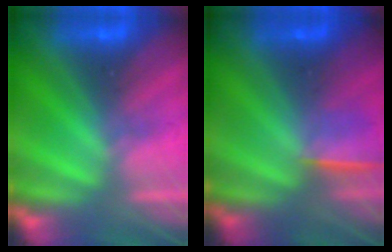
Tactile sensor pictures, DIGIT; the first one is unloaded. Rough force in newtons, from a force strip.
{"total": 1.2}